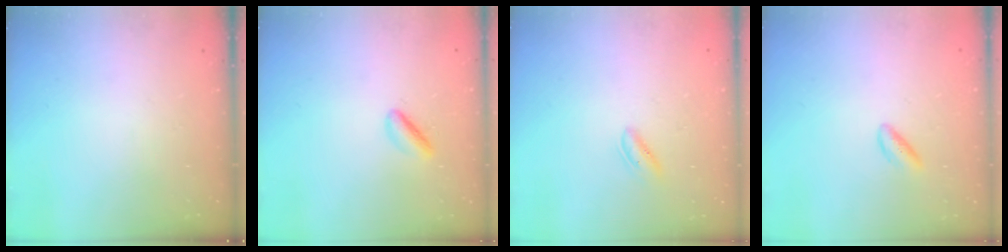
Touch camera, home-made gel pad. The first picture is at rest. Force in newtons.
{"total": 2.9, "press": 2.7, "slide": 0.9}
{"total": 1.3, "press": 1.1, "slide": 0.6}
{"total": 2.8, "press": 2.5, "slide": 1.2}